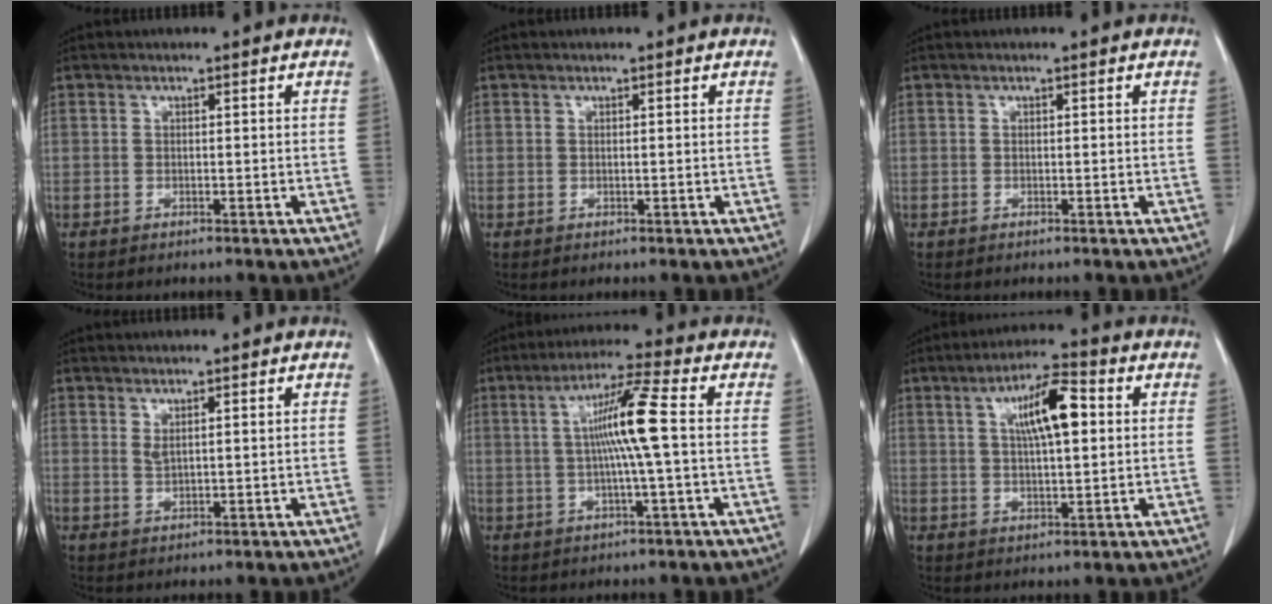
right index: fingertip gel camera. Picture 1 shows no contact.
{"total": 0.0}
{"total": 0.0}
{"total": 1.6, "force": [0.9, 0.3, 1.2], "torque": [-0.028, 0.000, 0.024]}
{"total": 8.8, "force": [0.5, -0.9, 8.8], "torque": [-0.161, 0.006, 0.007]}
{"total": 9.2, "force": [2.4, 2.2, 8.6], "torque": [-0.149, 0.018, 0.039]}